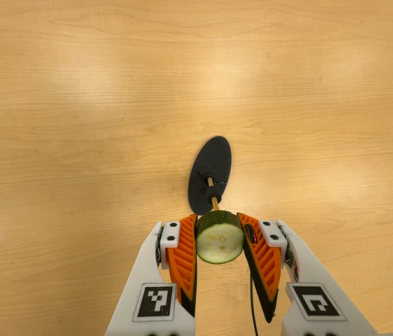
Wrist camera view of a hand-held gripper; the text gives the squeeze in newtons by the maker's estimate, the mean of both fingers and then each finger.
{"total": 12.5, "left": 11.9, "right": 13.1}